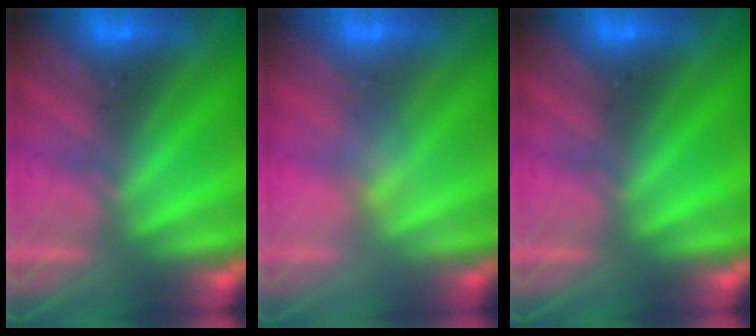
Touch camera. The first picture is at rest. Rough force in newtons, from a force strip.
{"total": 2.4}
{"total": 0.0}